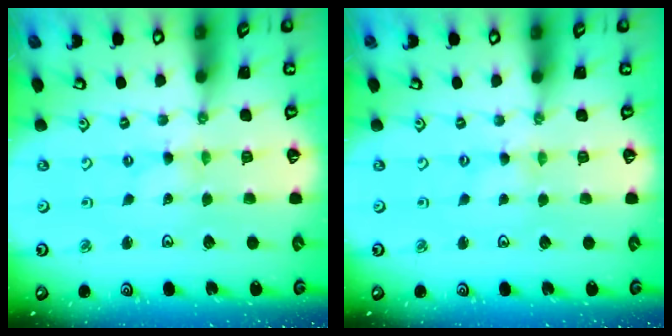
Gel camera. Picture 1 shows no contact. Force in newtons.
{"total": 0.0}